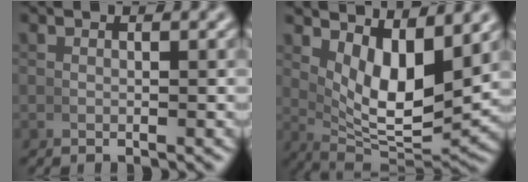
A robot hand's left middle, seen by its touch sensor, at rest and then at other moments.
{"total": 9.2, "force": [2.2, 4.1, 7.9], "torque": [-0.119, -0.030, 0.049]}